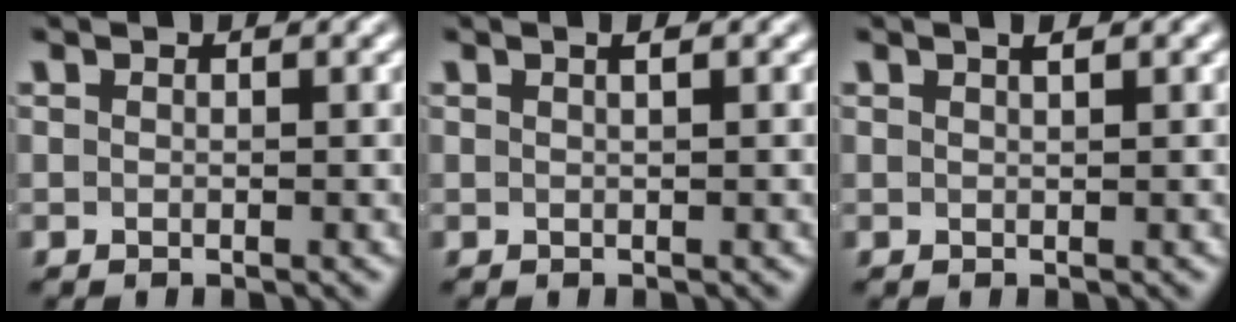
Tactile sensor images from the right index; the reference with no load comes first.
{"total": 0.8, "force": [0.2, -0.4, 0.6], "torque": [-0.006, 0.004, 0.004]}
{"total": 0.9, "force": [0.5, -0.5, 0.6], "torque": [-0.005, 0.003, 0.011]}